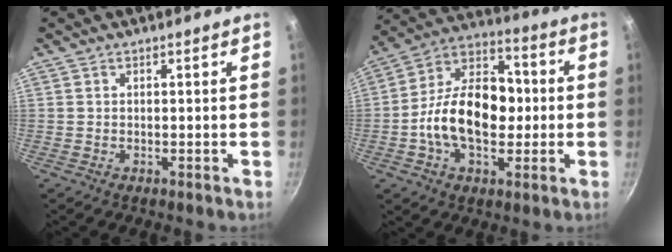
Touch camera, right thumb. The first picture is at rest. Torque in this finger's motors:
{"motor_torque": [2.22, 2.66, 1.19, -0.88, 0.18]}